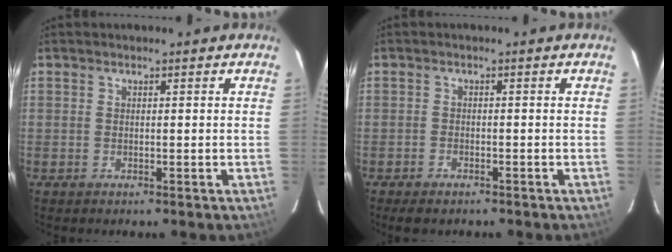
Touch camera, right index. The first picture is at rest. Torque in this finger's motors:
{"motor_torque": [-0.19, -0.15, -0.45, -0.14]}